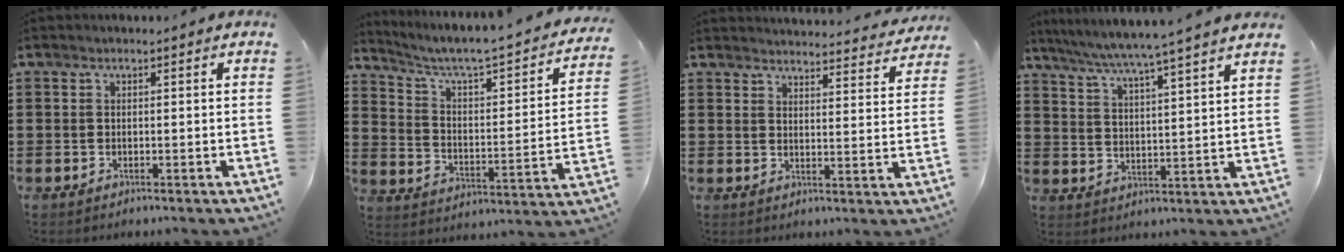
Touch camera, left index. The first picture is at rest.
{"total": 3.8, "force": [2.9, 0.4, 2.3], "torque": [-0.062, -0.036, 0.036]}
{"total": 3.8, "force": [3.8, -0.1, 0.3], "torque": [-0.014, -0.026, 0.065]}
{"total": 5.6, "force": [5.0, -1.3, 2.3], "torque": [-0.065, -0.038, 0.080]}